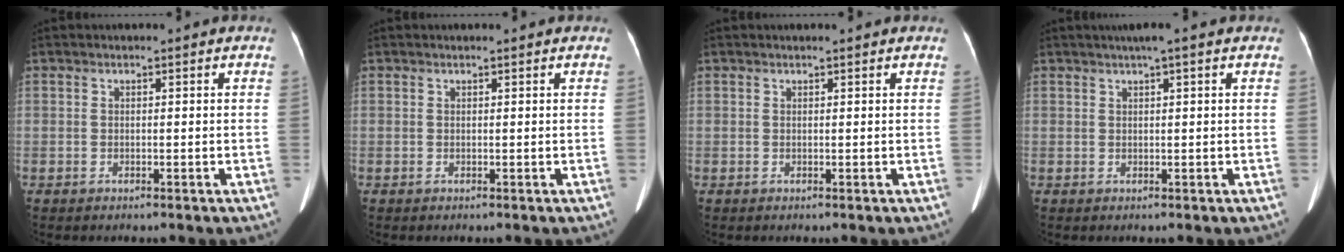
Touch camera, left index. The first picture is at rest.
{"total": 1.0, "force": [0.9, 0.1, 0.3], "torque": [-0.007, 0.009, 0.013]}
{"total": 1.5, "force": [1.3, 0.1, 0.6], "torque": [-0.008, 0.012, 0.018]}
{"total": 3.0, "force": [2.0, -0.3, 2.2], "torque": [-0.036, 0.017, 0.033]}